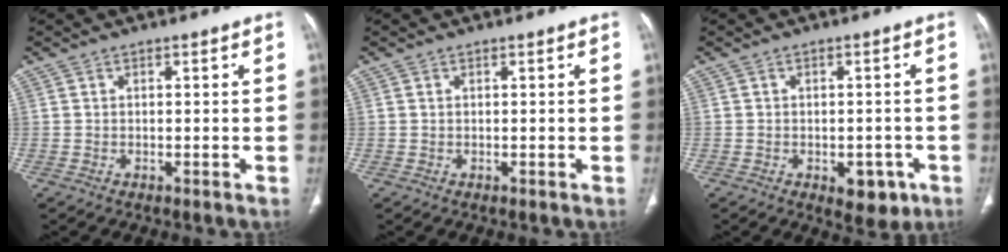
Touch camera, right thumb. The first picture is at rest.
{"total": 0.0}
{"total": 4.8, "force": [-2.1, 2.9, 3.2], "torque": [-0.018, 0.005, -0.020]}